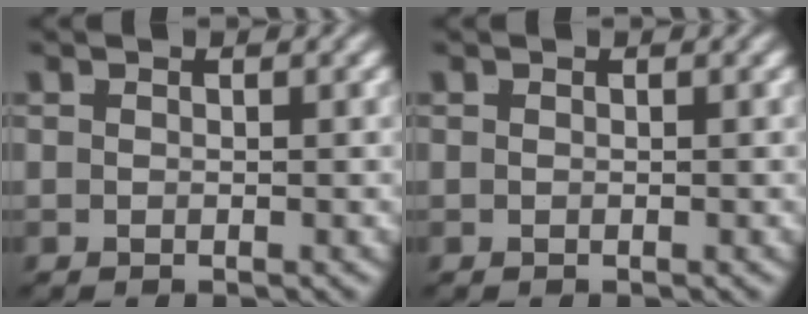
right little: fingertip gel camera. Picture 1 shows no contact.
{"total": 0.0}